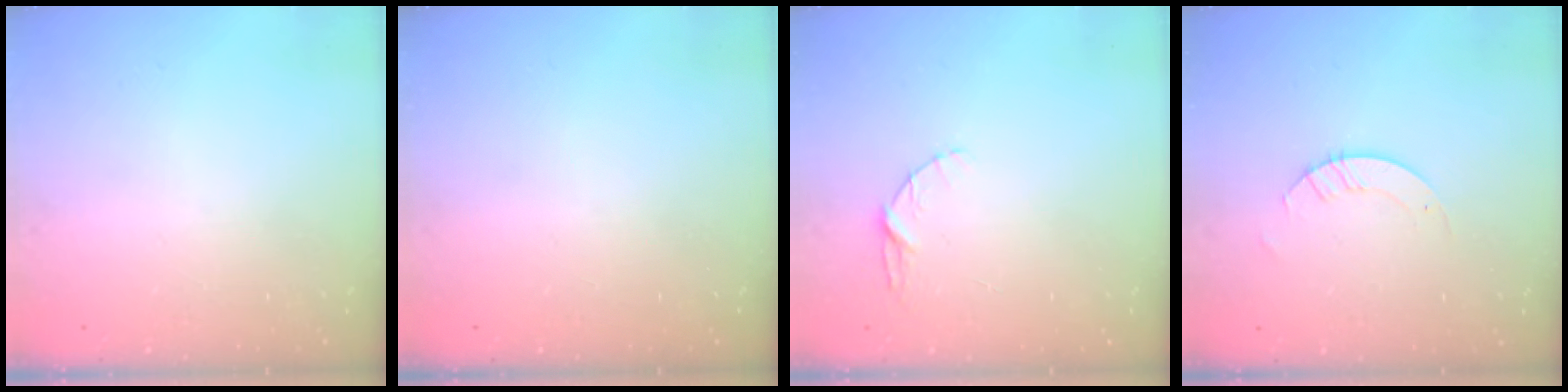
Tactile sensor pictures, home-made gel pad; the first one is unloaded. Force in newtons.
{"total": 0.0}
{"total": 4.0, "press": 3.9, "slide": 0.4}
{"total": 2.9, "press": 2.9, "slide": 0.3}